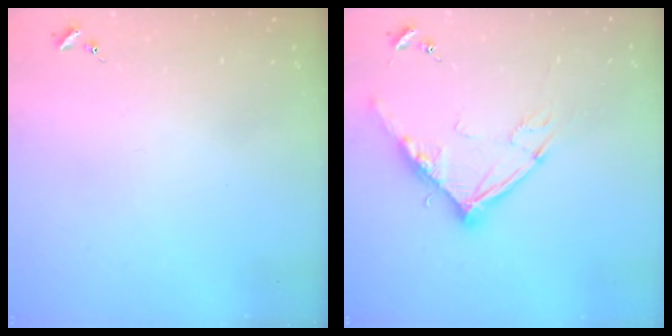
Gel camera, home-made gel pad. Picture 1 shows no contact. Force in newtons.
{"total": 12.9, "press": 12.8, "slide": 1.3}